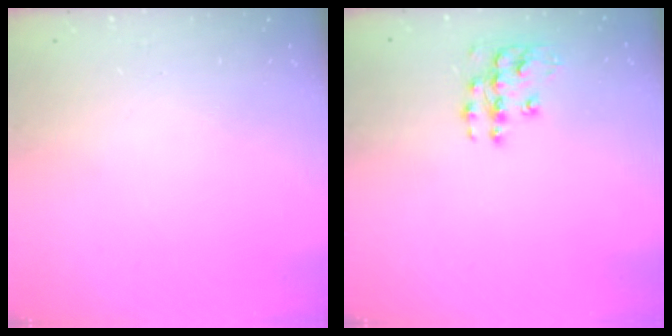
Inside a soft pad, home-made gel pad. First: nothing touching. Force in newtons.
{"total": 10.0, "press": 10.0, "slide": 0.7}